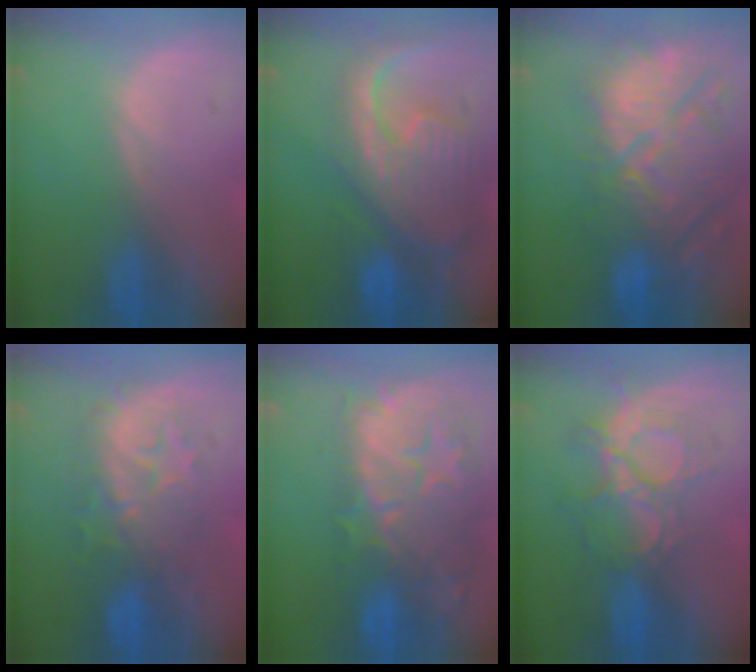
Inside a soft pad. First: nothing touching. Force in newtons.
{"total": 12.5, "press": 10.7, "slide": 6.5}
{"total": 14.0, "press": 12.5, "slide": 6.2}
{"total": 8.4, "press": 8.2, "slide": 1.4}
{"total": 12.2, "press": 11.0, "slide": 5.2}
{"total": 9.2, "press": 7.8, "slide": 4.8}